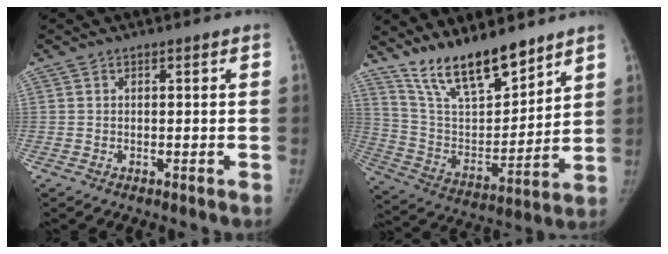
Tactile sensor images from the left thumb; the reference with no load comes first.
{"total": 16.7, "force": [13.4, 5.0, 8.7], "torque": [-0.114, -0.081, 0.251]}